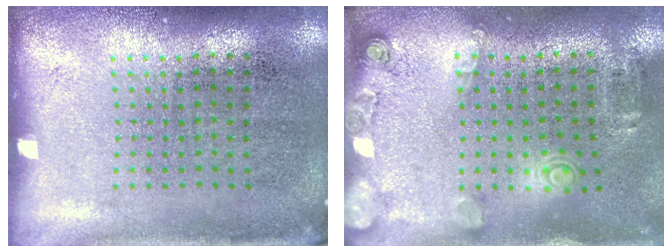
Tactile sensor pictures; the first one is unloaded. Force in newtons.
{"total": 2.0, "press": 1.2, "slide": 1.5}